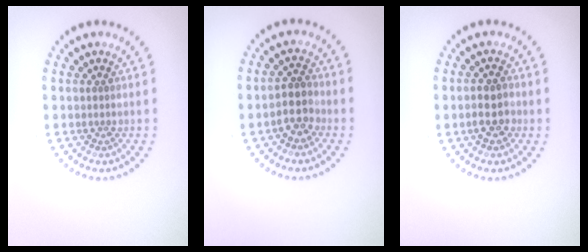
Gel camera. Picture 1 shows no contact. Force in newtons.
{"total": 2.6, "press": 2.3, "slide": 1.1}
{"total": 2.4, "press": 2.3, "slide": 0.8}